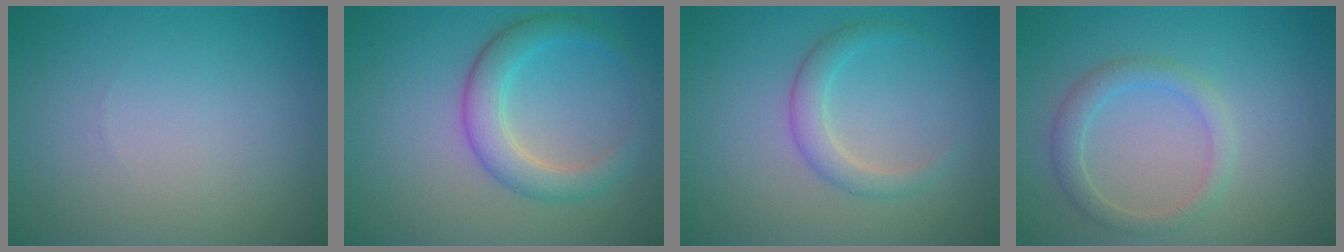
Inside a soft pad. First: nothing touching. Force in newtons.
{"total": 3.9, "press": 3.9, "slide": 0.3}
{"total": 2.3, "press": 2.3, "slide": 0.0}
{"total": 2.3, "press": 2.3, "slide": 0.0}